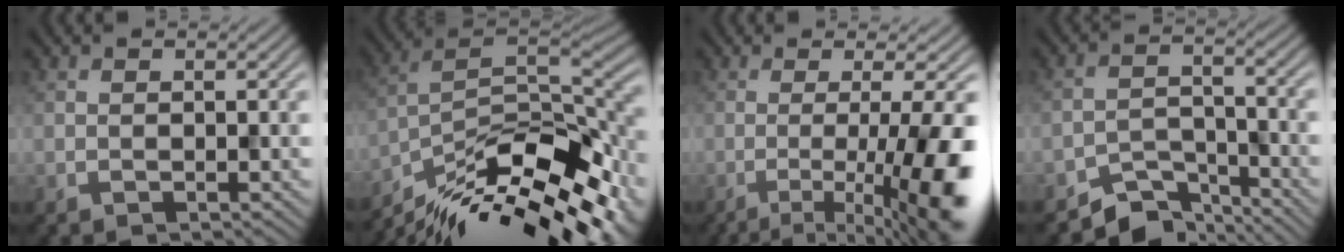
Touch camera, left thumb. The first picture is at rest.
{"total": 17.0, "force": [-12.8, 5.4, 9.7], "torque": [-0.204, -0.018, -0.206]}
{"total": 11.7, "force": [-3.0, 2.5, 11.1], "torque": [-0.151, -0.004, -0.047]}
{"total": 5.7, "force": [-5.0, 2.2, 1.7], "torque": [-0.024, -0.005, -0.097]}